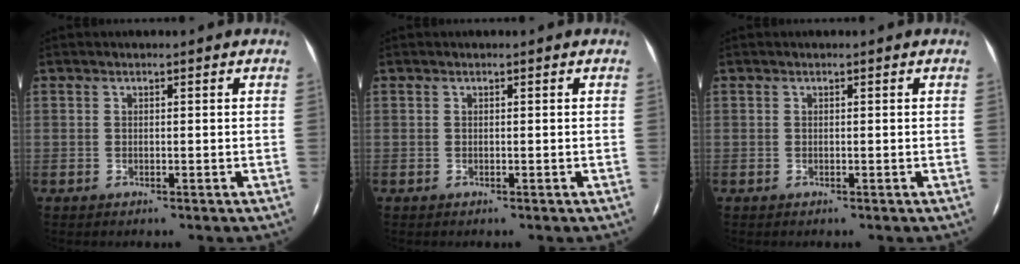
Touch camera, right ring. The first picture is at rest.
{"total": 0.0}
{"total": 0.0}